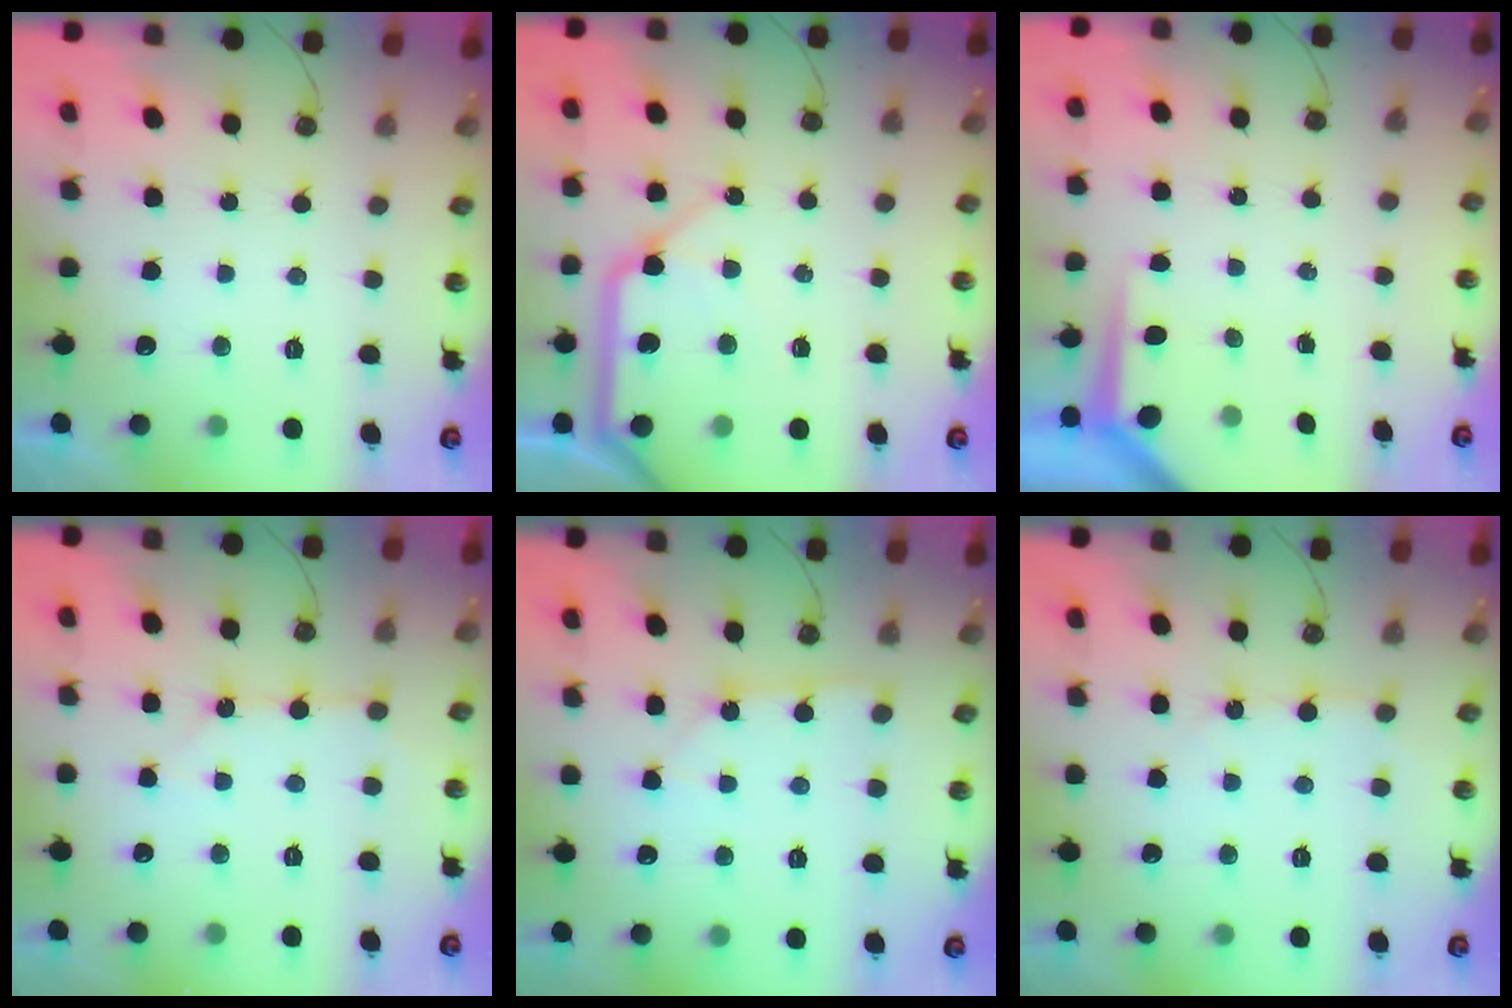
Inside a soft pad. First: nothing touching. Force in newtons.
{"total": 15.8, "press": 15.7, "slide": 2.2}
{"total": 4.0, "press": 3.9, "slide": 0.3}
{"total": 3.5, "press": 3.5, "slide": 0.4}
{"total": 2.5, "press": 2.5, "slide": 0.2}
{"total": 3.6, "press": 3.6, "slide": 0.3}